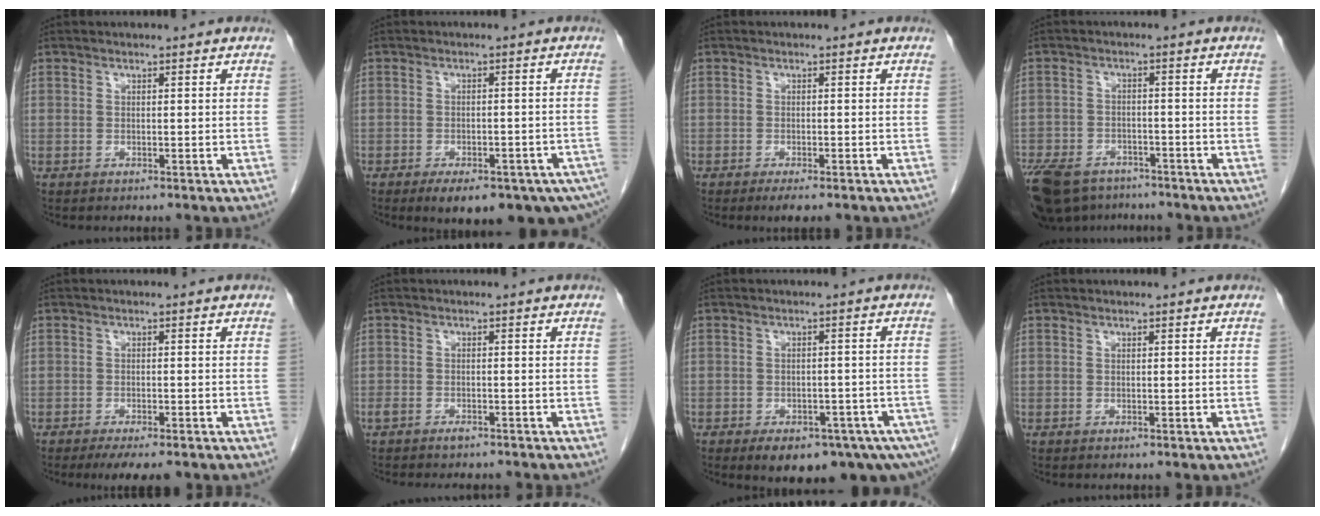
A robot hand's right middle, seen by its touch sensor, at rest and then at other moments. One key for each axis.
{"total": 15.1, "fx": -10.5, "fy": 5.8, "fz": 9.3, "tx": -0.099, "ty": -0.001, "tz": -0.127}
{"total": 3.1, "fx": -2.3, "fy": 0.7, "fz": 2.0, "tx": -0.025, "ty": -0.006, "tz": -0.031}
{"total": 15.0, "fx": -11.0, "fy": 8.0, "fz": 6.3, "tx": -0.169, "ty": -0.018, "tz": -0.161}
{"total": 5.8, "fx": -4.5, "fy": 1.4, "fz": 3.5, "tx": -0.043, "ty": -0.008, "tz": -0.063}
{"total": 4.0, "fx": -3.5, "fy": 1.1, "fz": 1.6, "tx": -0.027, "ty": -0.005, "tz": -0.044}
{"total": 13.3, "fx": -9.1, "fy": 5.3, "fz": 8.1, "tx": -0.082, "ty": 0.004, "tz": -0.113}
{"total": 0.0}